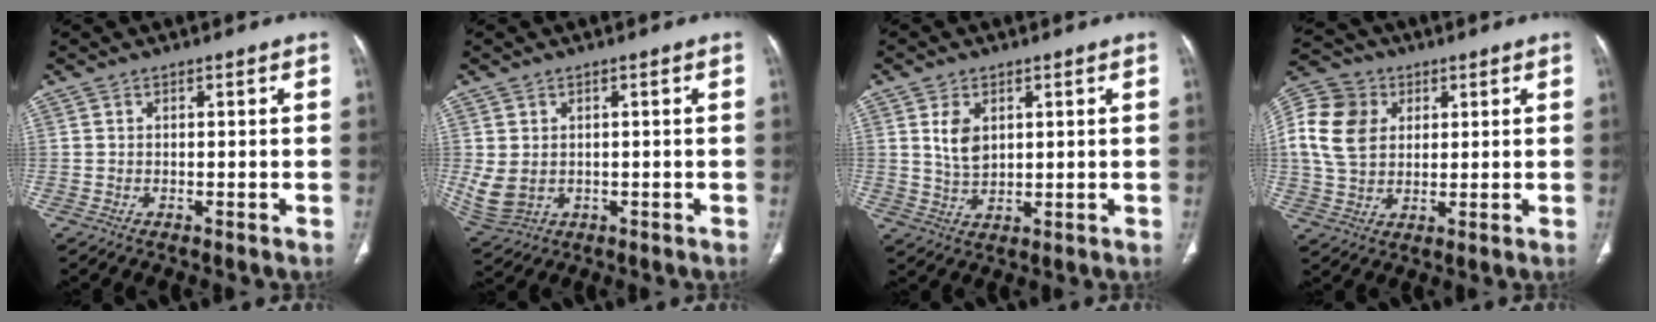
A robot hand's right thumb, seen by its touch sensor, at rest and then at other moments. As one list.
[{"total": 6.1, "force": [0.1, 4.8, 3.7], "torque": [-0.082, -0.007, 0.022]}, {"total": 5.4, "force": [1.9, 3.5, 3.7], "torque": [-0.057, -0.013, 0.043]}, {"total": 13.9, "force": [3.4, 10.9, 7.8], "torque": [-0.149, 0.006, 0.061]}]